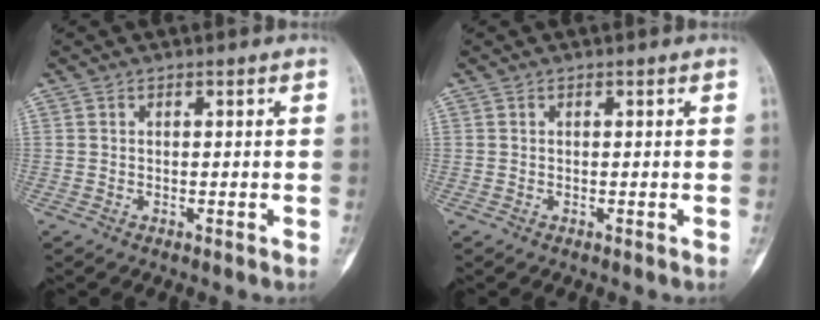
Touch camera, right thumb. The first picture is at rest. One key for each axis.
{"total": 0.0}